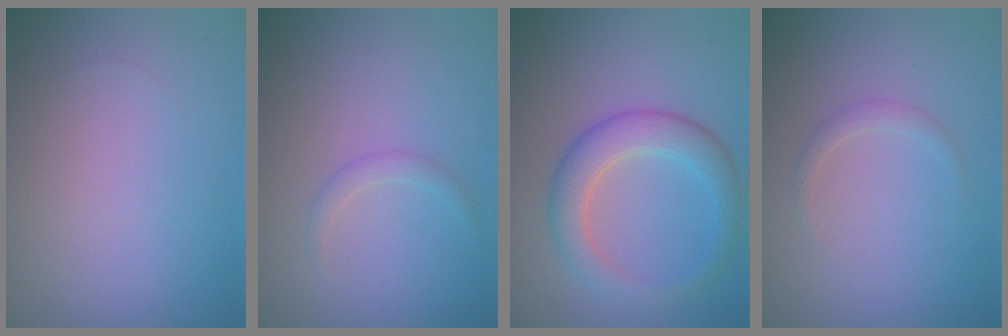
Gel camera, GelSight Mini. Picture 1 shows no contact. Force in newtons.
{"total": 1.0, "press": 1.0, "slide": 0.1}
{"total": 4.4, "press": 4.4, "slide": 0.1}
{"total": 1.0, "press": 1.0, "slide": 0.0}